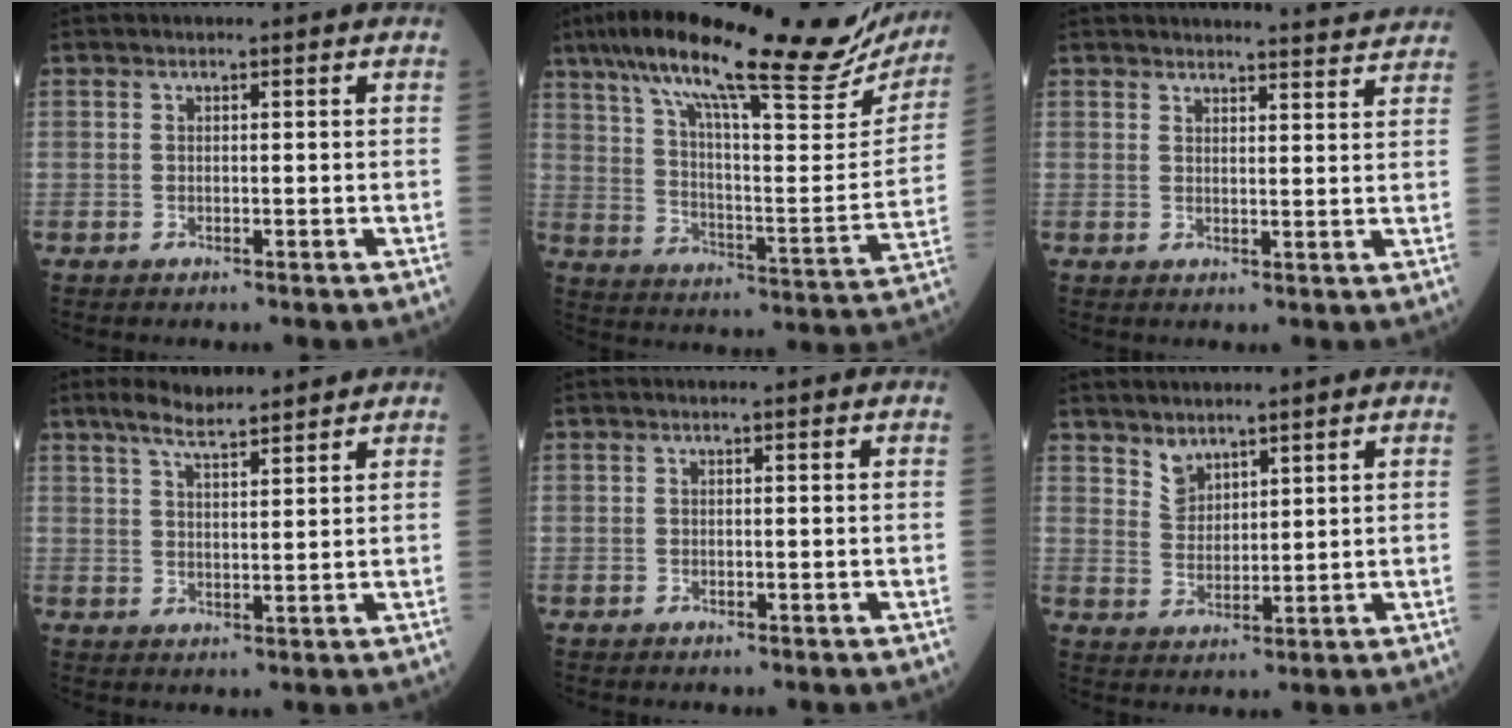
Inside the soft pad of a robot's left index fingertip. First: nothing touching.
{"total": 29.9, "force": [24.1, 5.2, 17.0], "torque": [-0.277, -0.010, 0.328]}
{"total": 8.7, "force": [8.6, 0.4, 1.2], "torque": [-0.003, -0.002, 0.091]}
{"total": 5.5, "force": [4.8, 0.8, 2.7], "torque": [-0.055, 0.016, 0.086]}
{"total": 0.0}
{"total": 3.4, "force": [2.9, 1.8, 0.6], "torque": [-0.013, -0.001, 0.061]}